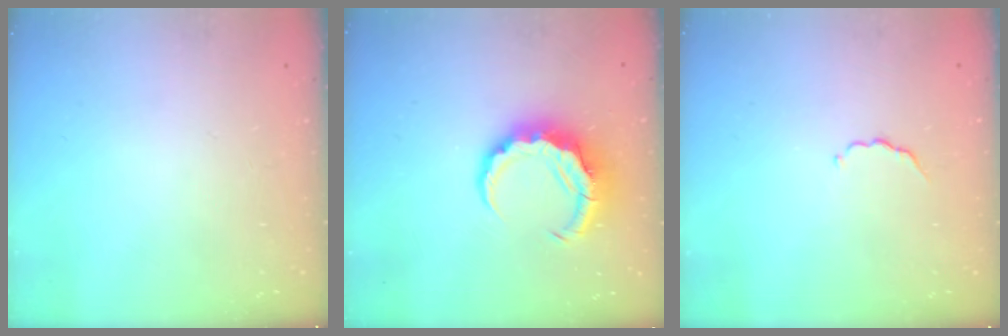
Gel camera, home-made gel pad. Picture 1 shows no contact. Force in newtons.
{"total": 8.7, "press": 8.6, "slide": 1.4}
{"total": 2.8, "press": 2.7, "slide": 0.5}